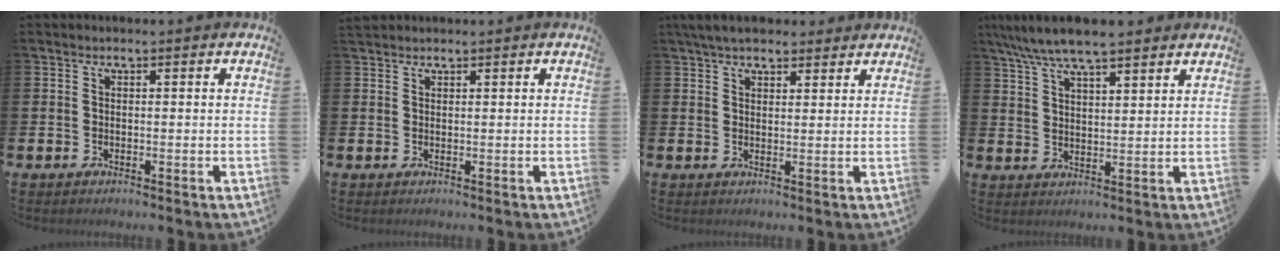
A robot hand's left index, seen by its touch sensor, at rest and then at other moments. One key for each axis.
{"total": 1.1, "fx": 1.0, "fy": 0.3, "fz": 0.0, "tx": 0.015, "ty": -0.003, "tz": 0.016}
{"total": 4.8, "fx": 4.3, "fy": 1.7, "fz": 1.4, "tx": -0.039, "ty": -0.007, "tz": 0.080}
{"total": 7.2, "fx": 6.6, "fy": 1.1, "fz": 2.7, "tx": -0.070, "ty": -0.019, "tz": 0.120}